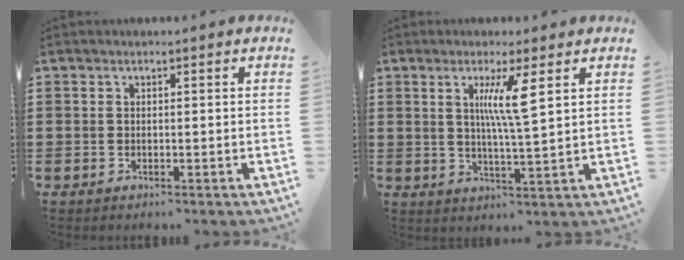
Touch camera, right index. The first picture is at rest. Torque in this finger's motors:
{"motor_torque": [0.22, 0.15, 0.35, 0.09]}